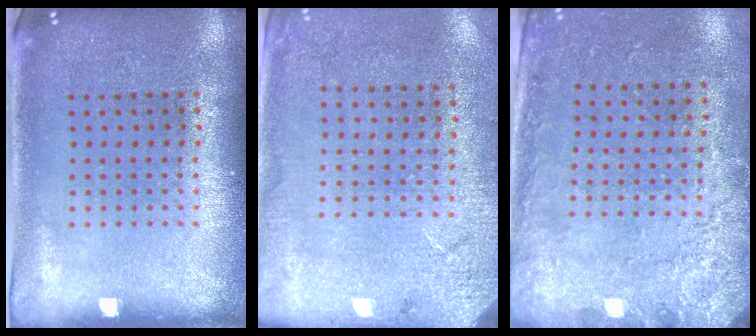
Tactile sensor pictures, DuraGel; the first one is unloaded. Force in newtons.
{"total": 2.6, "press": 2.4, "slide": 0.9}
{"total": 2.7, "press": 2.2, "slide": 1.5}